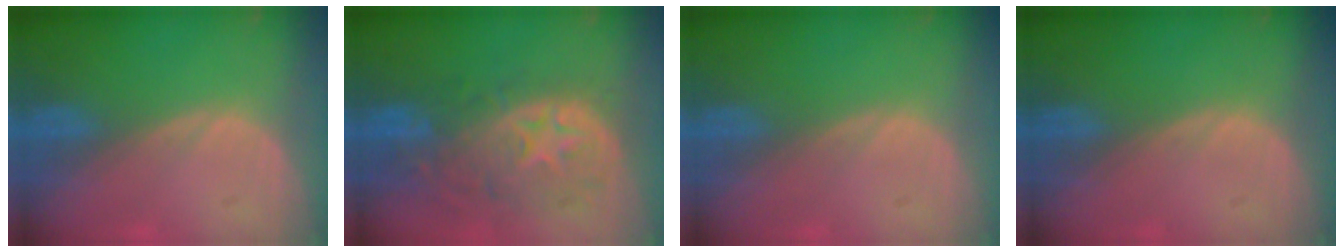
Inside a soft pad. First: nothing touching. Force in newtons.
{"total": 11.2, "press": 9.8, "slide": 5.3}
{"total": 0.0}
{"total": 0.0}